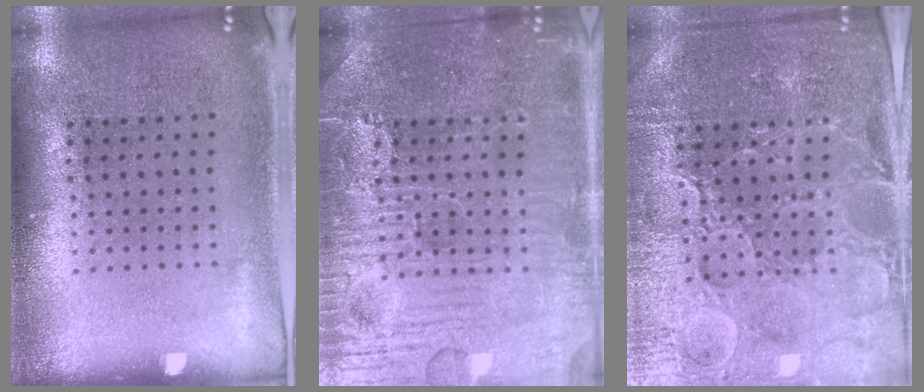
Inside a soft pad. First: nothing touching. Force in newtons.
{"total": 4.9, "press": 4.9, "slide": 0.4}
{"total": 4.3, "press": 4.1, "slide": 1.2}